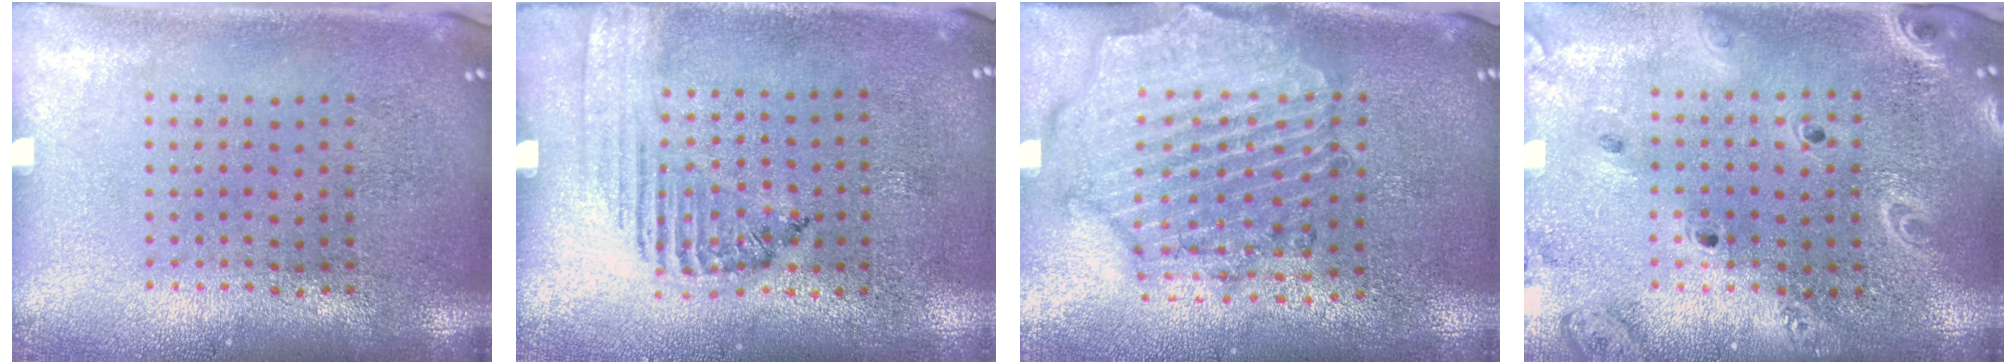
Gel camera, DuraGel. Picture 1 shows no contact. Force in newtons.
{"total": 1.6, "press": 1.2, "slide": 1.0}
{"total": 1.6, "press": 1.6, "slide": 0.3}
{"total": 2.0, "press": 1.9, "slide": 0.8}